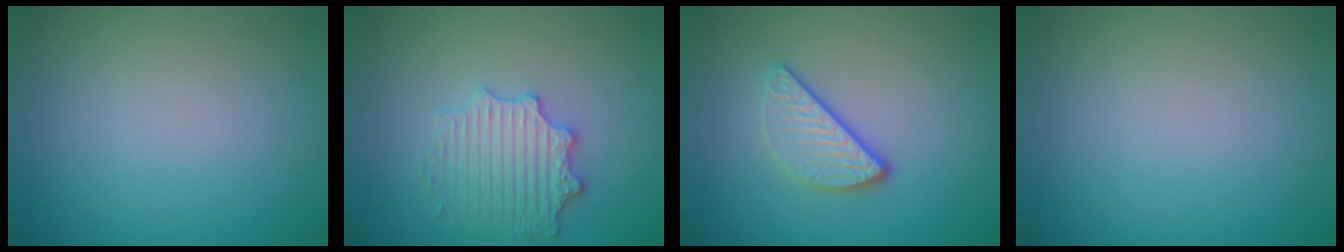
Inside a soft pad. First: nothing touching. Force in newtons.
{"total": 3.6, "press": 3.3, "slide": 1.5}
{"total": 3.2, "press": 2.5, "slide": 2.1}
{"total": 0.0}